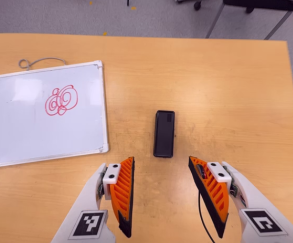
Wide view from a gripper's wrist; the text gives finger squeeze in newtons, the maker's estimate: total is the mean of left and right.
{"total": 0.0}